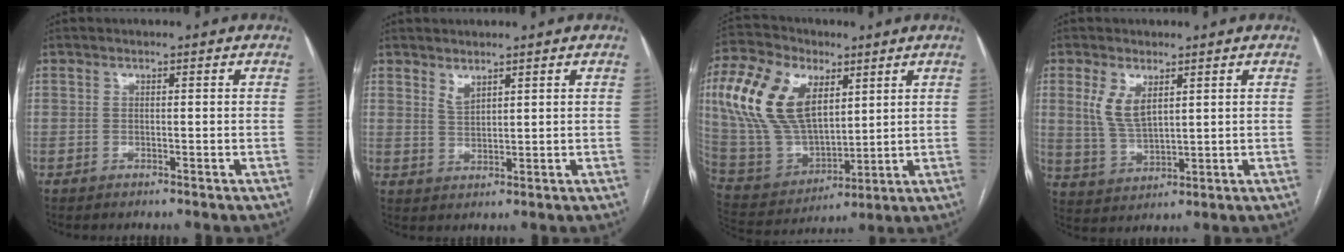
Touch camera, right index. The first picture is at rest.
{"total": 2.2, "force": [1.8, 0.6, 1.1], "torque": [-0.024, -0.008, 0.042]}
{"total": 18.7, "force": [6.5, 10.5, 14.0], "torque": [-0.309, 0.023, 0.129]}
{"total": 5.9, "force": [2.4, 2.6, 4.7], "torque": [-0.105, 0.000, 0.059]}